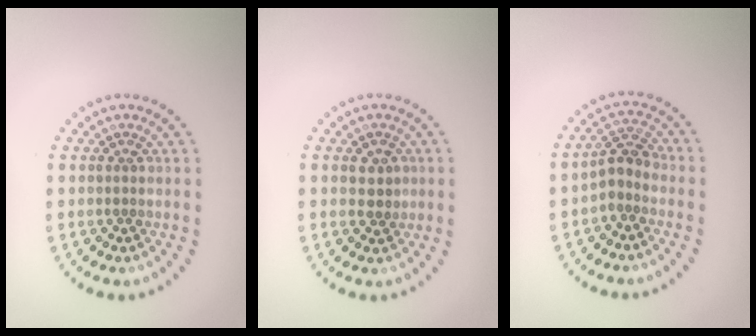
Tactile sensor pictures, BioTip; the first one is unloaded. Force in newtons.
{"total": 1.7, "press": 1.7, "slide": 0.3}
{"total": 2.4, "press": 2.0, "slide": 1.3}